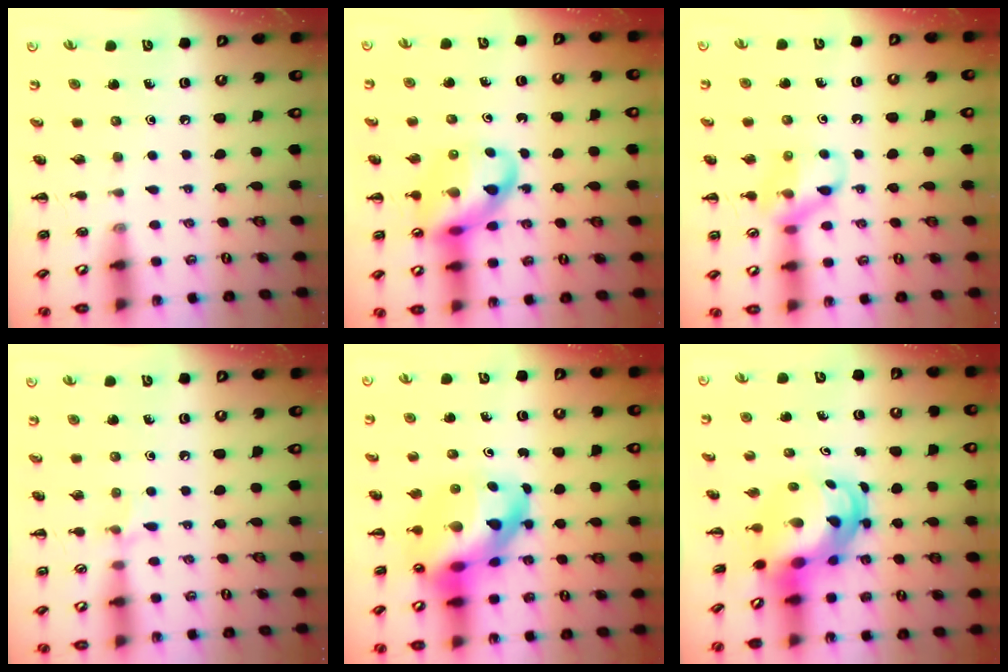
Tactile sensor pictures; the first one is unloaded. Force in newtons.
{"total": 13.2, "press": 12.8, "slide": 3.3}
{"total": 11.2, "press": 11.1, "slide": 1.0}
{"total": 5.2, "press": 4.9, "slide": 1.8}
{"total": 16.0, "press": 15.4, "slide": 4.1}
{"total": 5.7, "press": 5.4, "slide": 1.8}